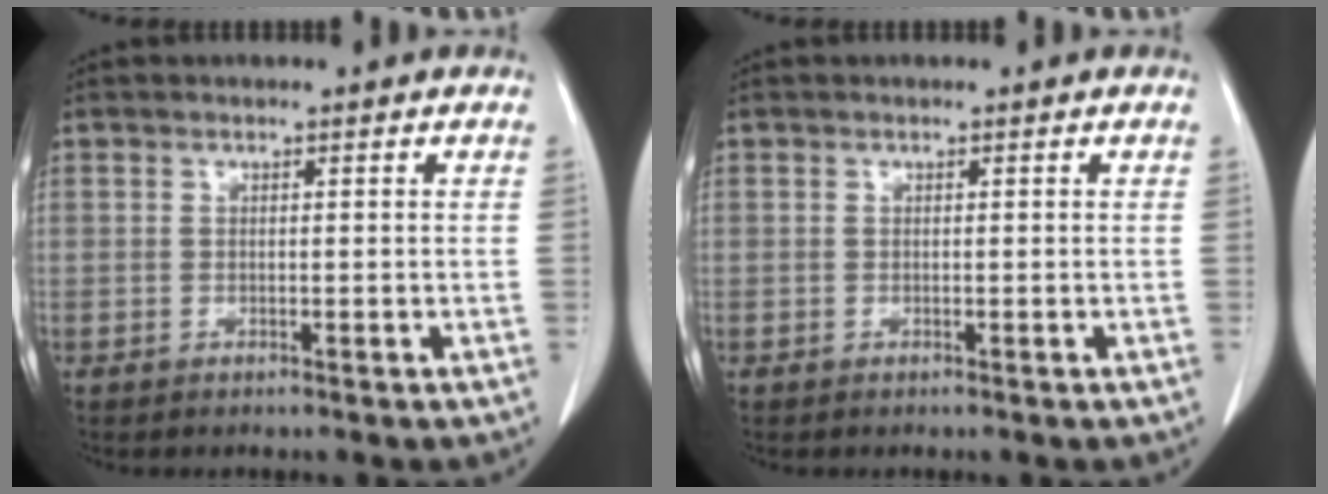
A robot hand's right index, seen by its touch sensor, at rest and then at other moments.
{"total": 0.0}